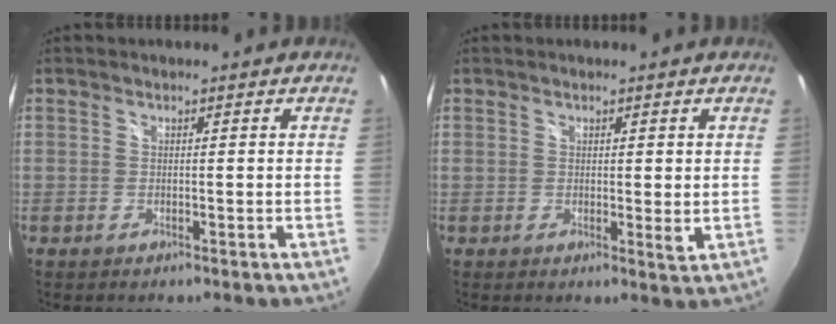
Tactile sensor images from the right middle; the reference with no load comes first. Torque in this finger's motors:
{"motor_torque": [0.03, 0.08, 0.11, 0.02]}